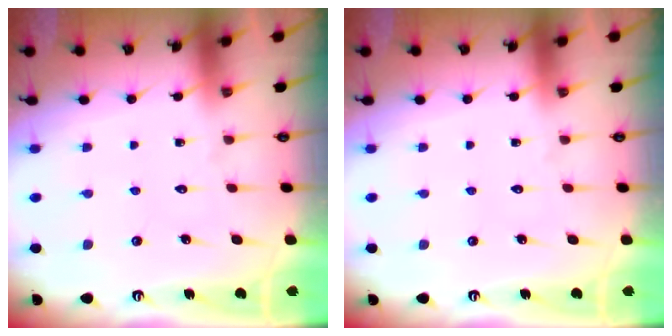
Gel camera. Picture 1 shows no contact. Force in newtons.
{"total": 0.0}